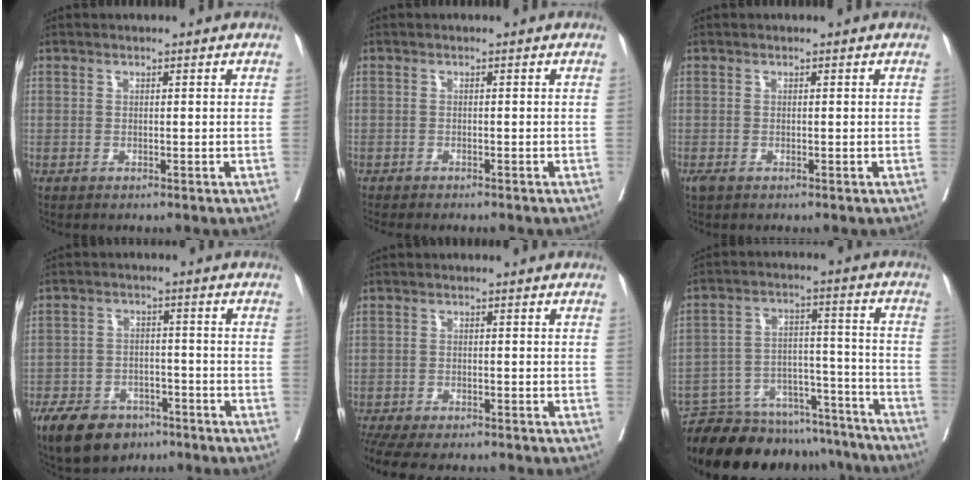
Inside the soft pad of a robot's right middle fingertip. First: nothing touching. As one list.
[{"total": 4.6, "force": [-4.1, 0.7, 2.0], "torque": [-0.025, -0.009, -0.057]}, {"total": 1.3, "force": [-0.8, 0.6, 0.8], "torque": [-0.018, -0.004, -0.010]}, {"total": 10.4, "force": [-7.1, 5.8, 4.8], "torque": [-0.091, -0.002, -0.117]}, {"total": 11.7, "force": [-10.0, 3.1, 5.2], "torque": [-0.107, -0.014, -0.138]}, {"total": 20.8, "force": [-19.2, 6.0, 5.3], "torque": [-0.089, 0.022, -0.275]}]